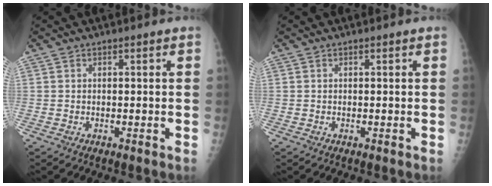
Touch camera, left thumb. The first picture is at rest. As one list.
[{"total": 0.0}]